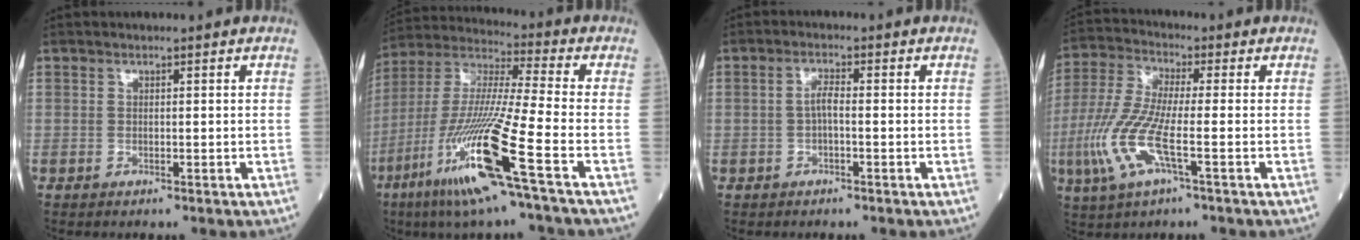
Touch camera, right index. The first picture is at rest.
{"total": 17.7, "force": [-8.0, -0.9, 15.8], "torque": [-0.337, -0.035, -0.158]}
{"total": 2.2, "force": [-0.5, 0.5, 2.0], "torque": [-0.037, 0.005, -0.012]}
{"total": 10.3, "force": [-3.1, 1.3, 9.7], "torque": [-0.222, -0.008, -0.069]}